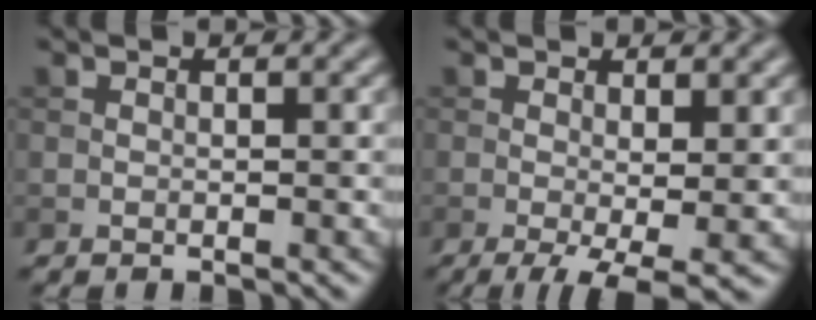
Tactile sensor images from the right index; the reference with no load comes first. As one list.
[{"total": 5.2, "force": [-1.4, 1.4, 4.8], "torque": [-0.080, -0.015, -0.020]}]